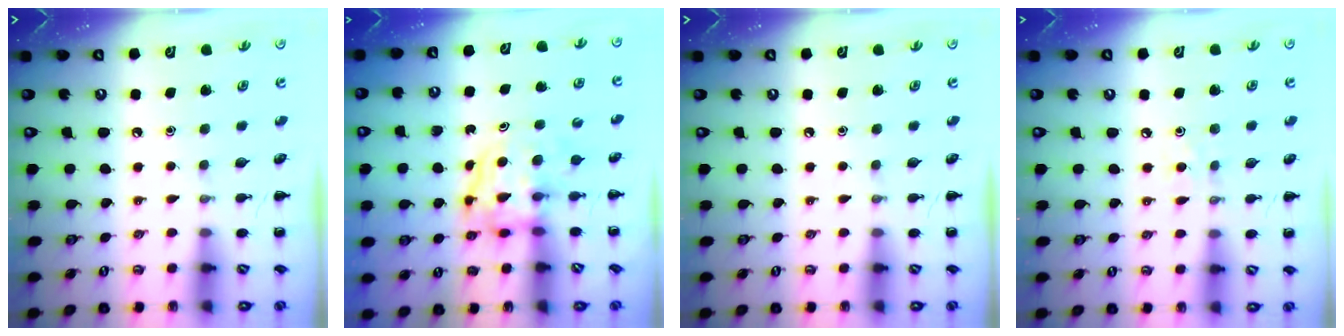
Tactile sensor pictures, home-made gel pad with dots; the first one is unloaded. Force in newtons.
{"total": 4.0, "press": 4.0, "slide": 0.3}
{"total": 0.0}
{"total": 5.3, "press": 5.0, "slide": 1.7}